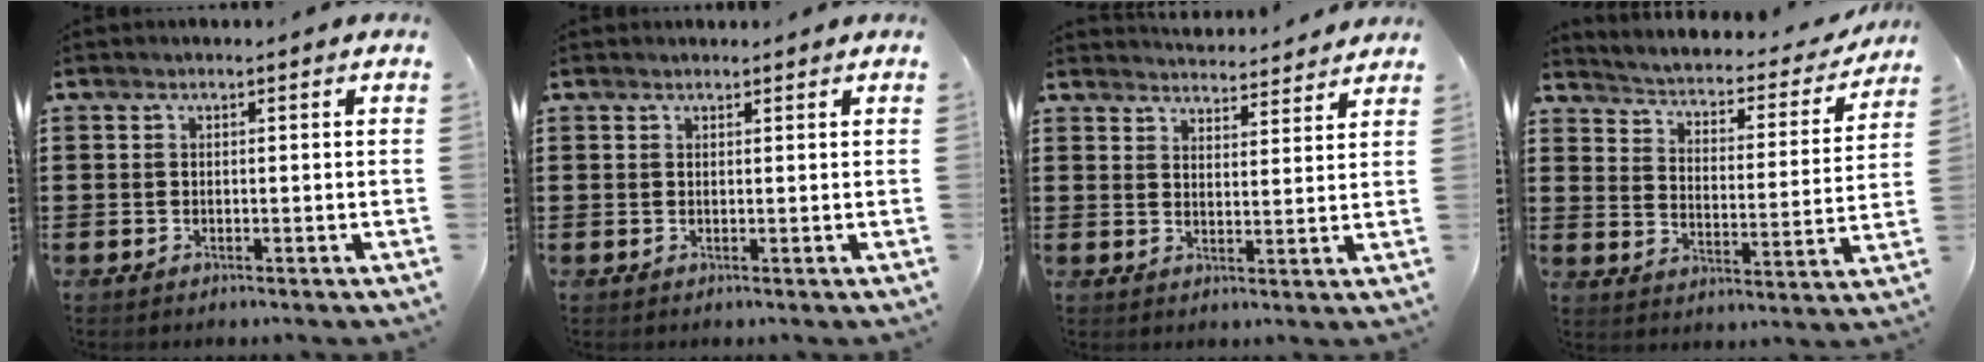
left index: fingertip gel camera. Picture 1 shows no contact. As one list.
[{"total": 0.8, "force": [0.8, 0.2, 0.1], "torque": [-0.004, 0.001, 0.016]}, {"total": 3.9, "force": [3.9, -0.1, -0.1], "torque": [-0.004, -0.026, 0.069]}, {"total": 1.9, "force": [1.7, 0.4, 0.7], "torque": [-0.031, -0.025, 0.015]}]